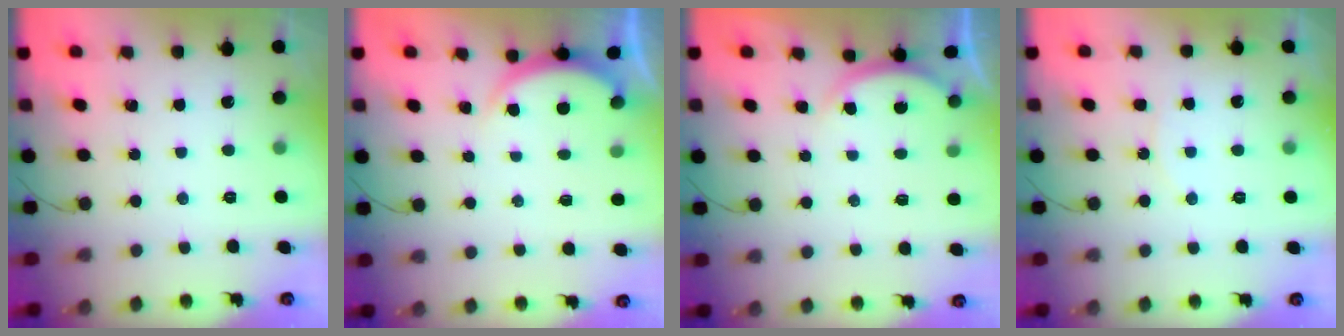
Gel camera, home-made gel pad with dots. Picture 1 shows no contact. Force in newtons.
{"total": 2.5, "press": 2.5, "slide": 0.5}
{"total": 2.8, "press": 2.8, "slide": 0.6}
{"total": 6.3, "press": 6.3, "slide": 0.4}